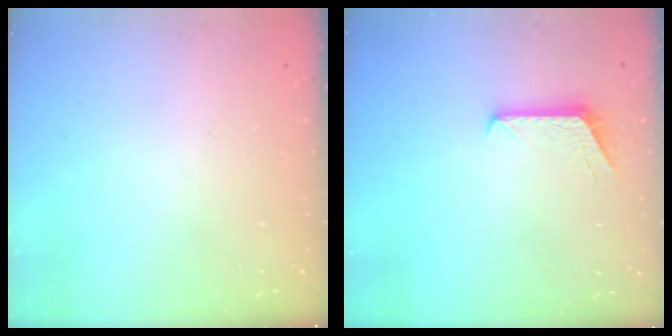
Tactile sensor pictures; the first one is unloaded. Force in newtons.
{"total": 6.7, "press": 6.7, "slide": 0.5}